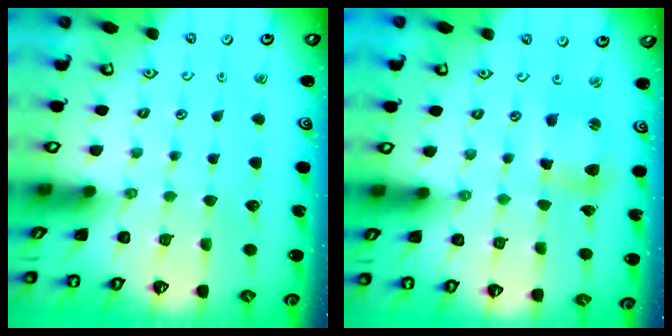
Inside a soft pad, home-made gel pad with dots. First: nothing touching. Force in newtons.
{"total": 5.6, "press": 5.6, "slide": 0.7}